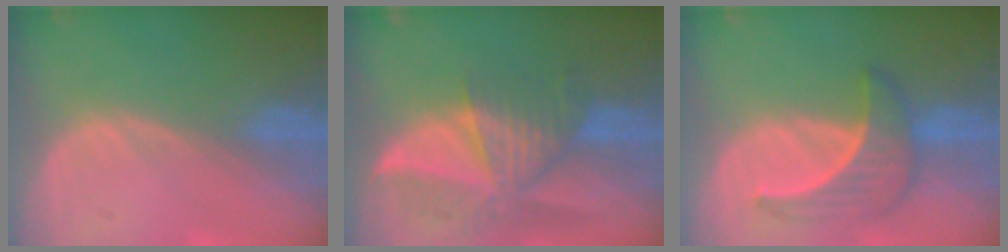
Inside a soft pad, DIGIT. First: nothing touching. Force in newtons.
{"total": 8.8, "press": 8.0, "slide": 3.6}
{"total": 6.2, "press": 5.9, "slide": 1.7}